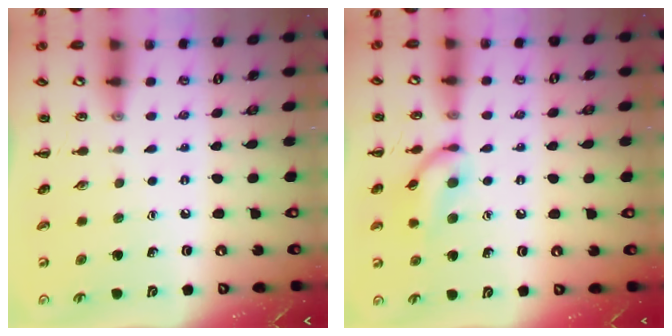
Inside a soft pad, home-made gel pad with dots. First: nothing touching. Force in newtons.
{"total": 12.3, "press": 12.3, "slide": 0.8}